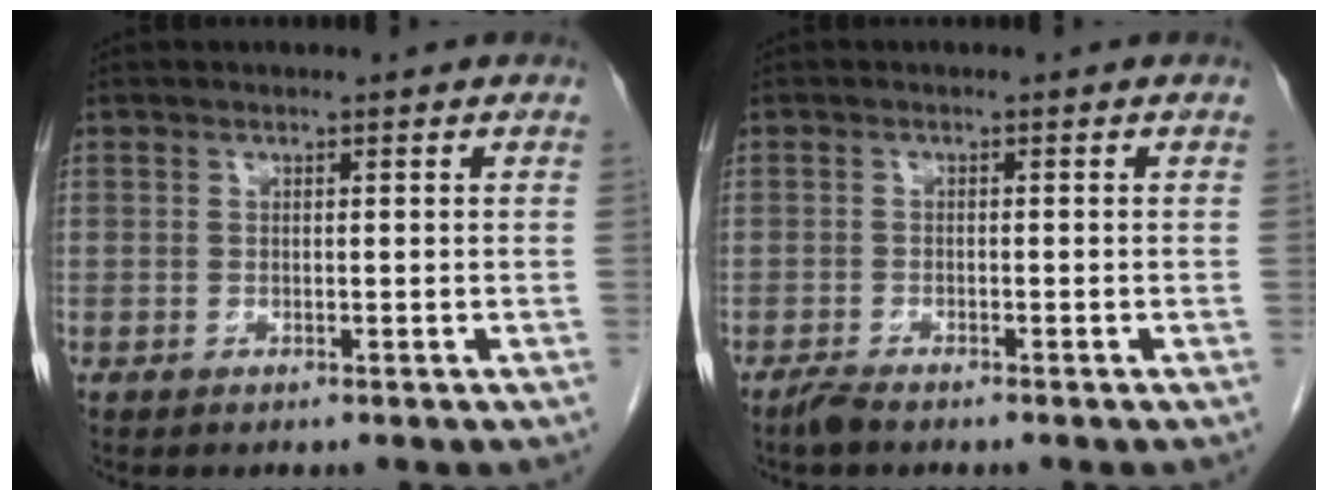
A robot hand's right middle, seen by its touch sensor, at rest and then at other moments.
{"total": 1.8, "force": [-1.5, 0.3, 0.9], "torque": [-0.026, -0.005, -0.029]}